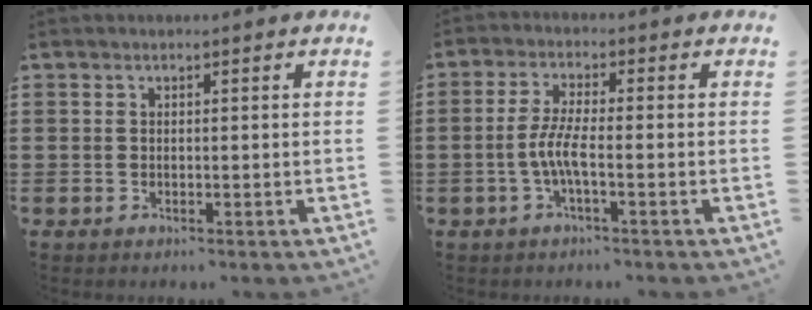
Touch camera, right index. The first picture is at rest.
{"total": 4.8, "force": [-1.5, 0.7, 4.5], "torque": [-0.107, -0.009, -0.038]}